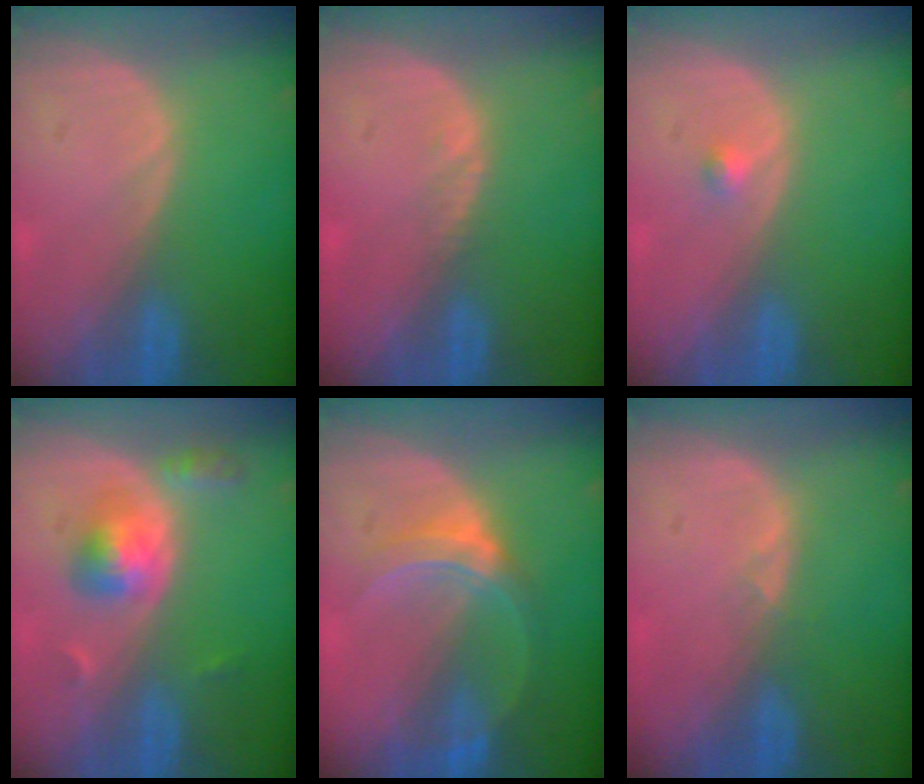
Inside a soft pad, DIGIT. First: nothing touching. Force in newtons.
{"total": 0.8, "press": 0.7, "slide": 0.5}
{"total": 1.1, "press": 0.9, "slide": 0.5}
{"total": 5.1, "press": 4.8, "slide": 1.6}
{"total": 5.5, "press": 5.5, "slide": 0.3}
{"total": 0.7, "press": 0.6, "slide": 0.3}